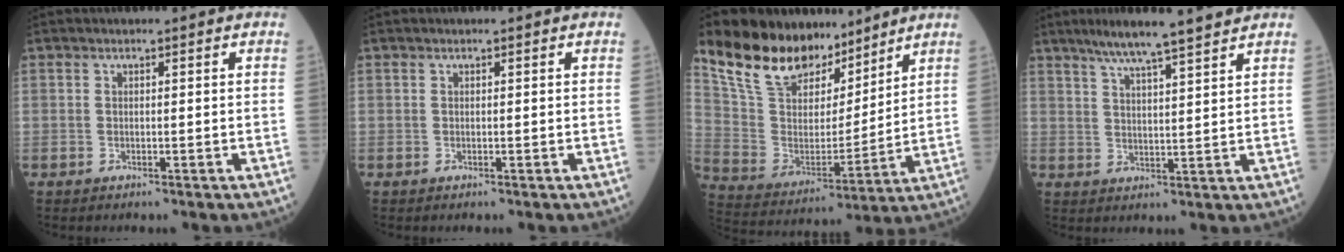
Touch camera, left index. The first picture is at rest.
{"total": 0.0}
{"total": 17.3, "force": [13.6, 7.6, 7.5], "torque": [-0.142, 0.020, 0.251]}
{"total": 9.3, "force": [7.8, -0.3, 5.1], "torque": [-0.084, 0.014, 0.118]}